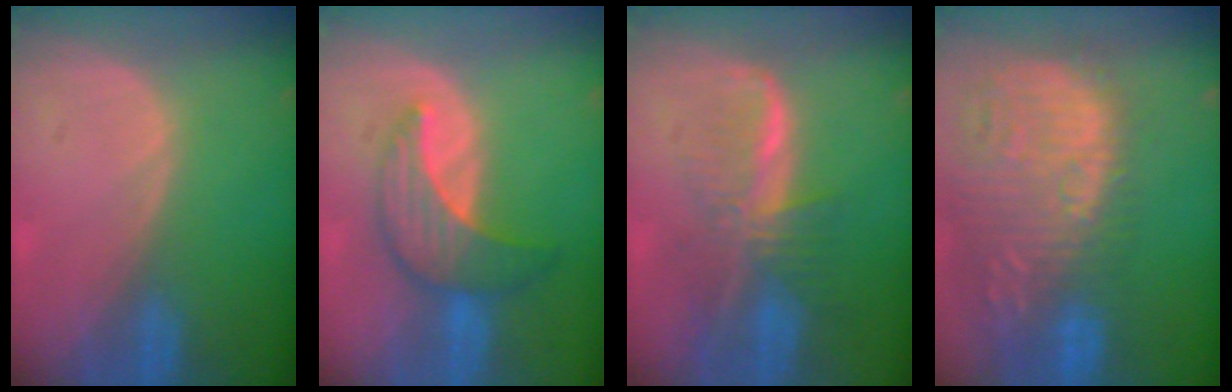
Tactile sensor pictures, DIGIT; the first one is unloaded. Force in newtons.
{"total": 7.0, "press": 6.9, "slide": 1.0}
{"total": 8.1, "press": 6.9, "slide": 4.2}
{"total": 15.8, "press": 13.2, "slide": 8.7}